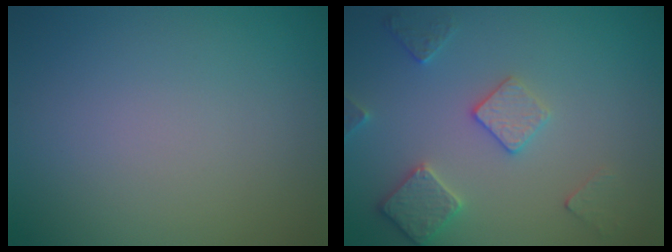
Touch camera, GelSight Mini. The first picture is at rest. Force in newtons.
{"total": 3.3, "press": 3.1, "slide": 1.3}